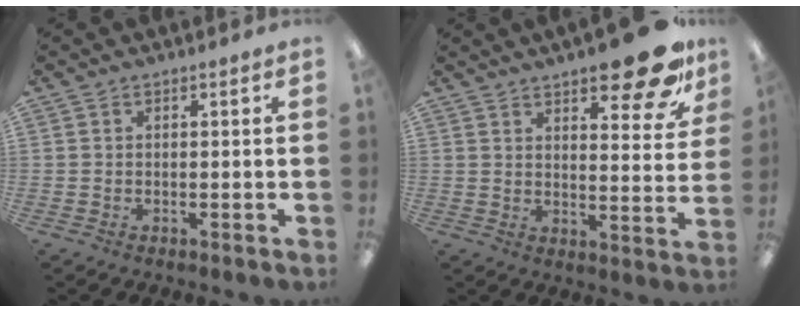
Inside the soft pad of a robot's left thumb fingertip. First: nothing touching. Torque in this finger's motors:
{"motor_torque": [0.24, 0.46, 1.46, -1.31, 0.05]}